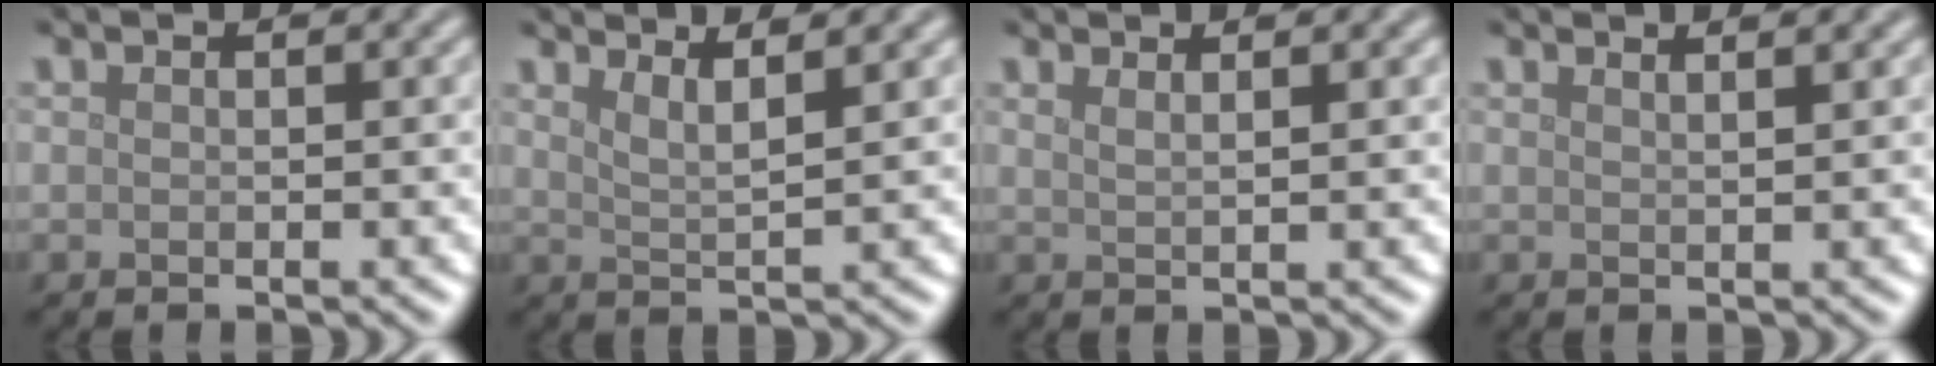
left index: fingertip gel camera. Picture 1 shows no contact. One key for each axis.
{"total": 2.9, "fx": 2.2, "fy": 0.6, "fz": 1.8, "tx": -0.019, "ty": 0.002, "tz": 0.033}
{"total": 2.0, "fx": 1.3, "fy": 0.8, "fz": 1.3, "tx": -0.004, "ty": 0.007, "tz": 0.004}
{"total": 3.0, "fx": 2.2, "fy": 1.2, "fz": 1.7, "tx": 0.008, "ty": 0.017, "tz": -0.003}